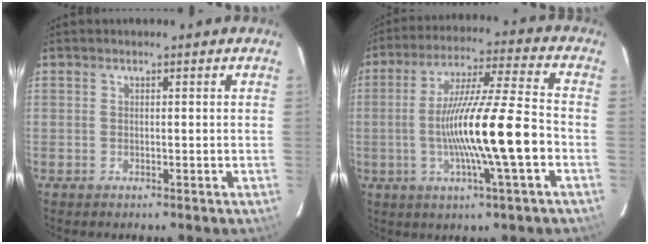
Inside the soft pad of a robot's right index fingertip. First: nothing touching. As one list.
[{"total": 15.0, "force": [-3.2, -0.3, 14.7], "torque": [-0.263, -0.002, -0.061]}]